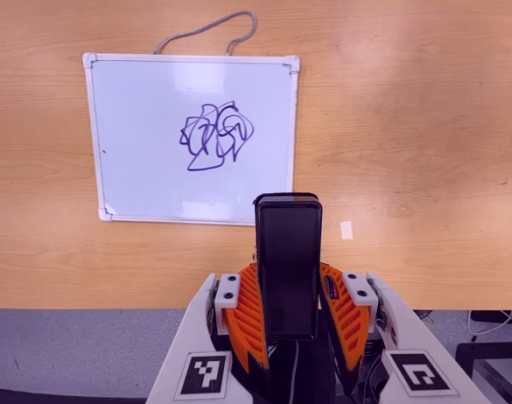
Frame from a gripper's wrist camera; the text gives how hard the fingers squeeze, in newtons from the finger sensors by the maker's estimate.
{"total": 5.5, "left": 4.0, "right": 7.0}